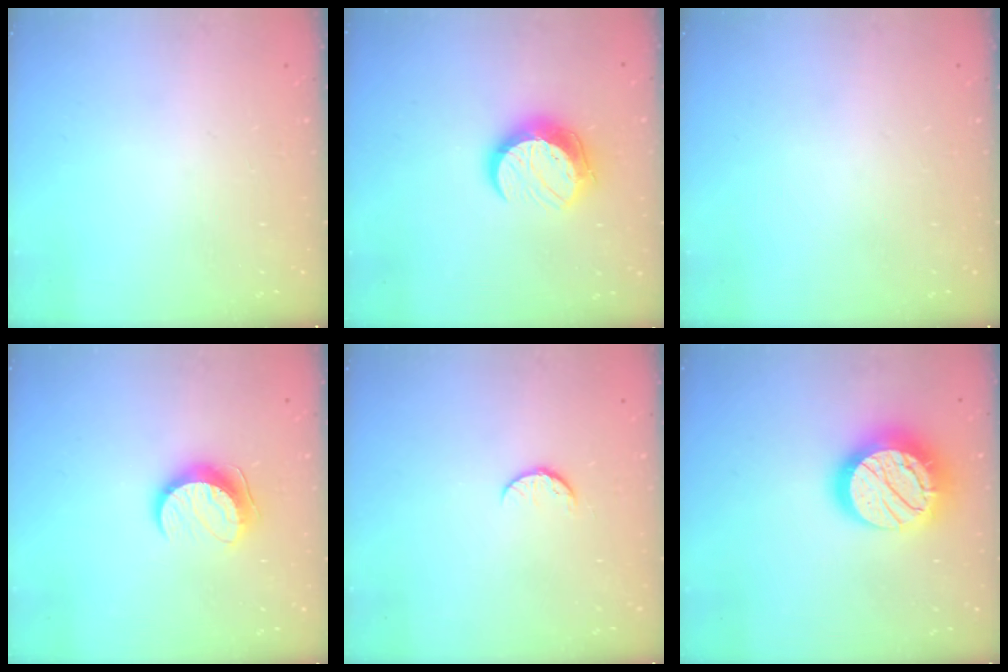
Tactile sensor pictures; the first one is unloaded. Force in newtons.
{"total": 13.9, "press": 13.8, "slide": 0.7}
{"total": 0.0}
{"total": 9.8, "press": 9.8, "slide": 0.7}
{"total": 5.6, "press": 5.6, "slide": 0.6}
{"total": 20.3, "press": 20.3, "slide": 1.5}